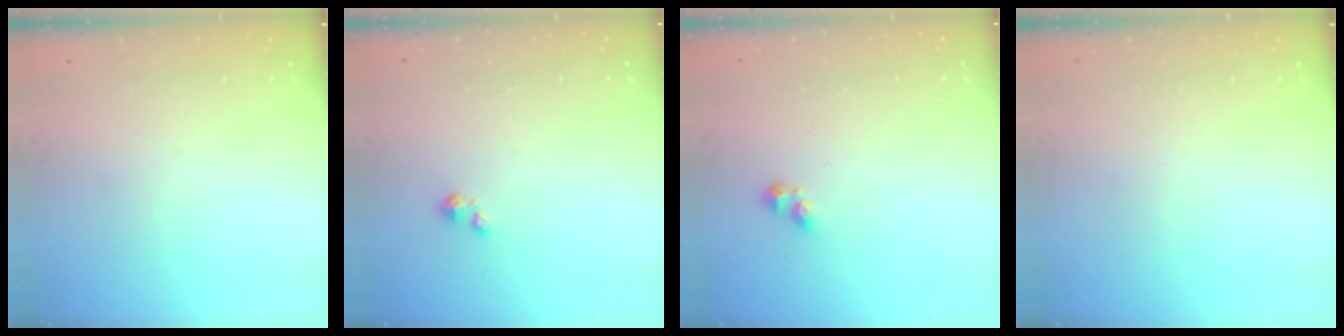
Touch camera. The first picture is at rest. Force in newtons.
{"total": 1.4, "press": 1.4, "slide": 0.2}
{"total": 2.7, "press": 2.7, "slide": 0.4}
{"total": 0.0}